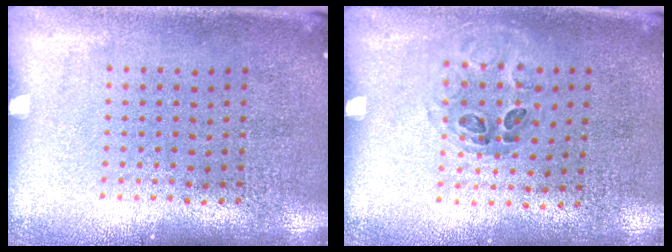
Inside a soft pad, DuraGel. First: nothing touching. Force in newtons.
{"total": 1.0, "press": 0.7, "slide": 0.7}